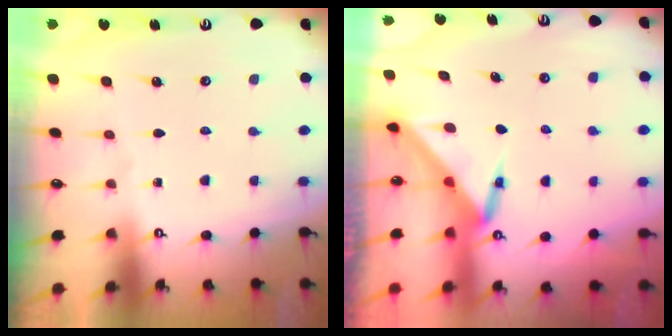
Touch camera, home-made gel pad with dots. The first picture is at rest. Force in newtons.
{"total": 3.2, "press": 3.2, "slide": 0.1}